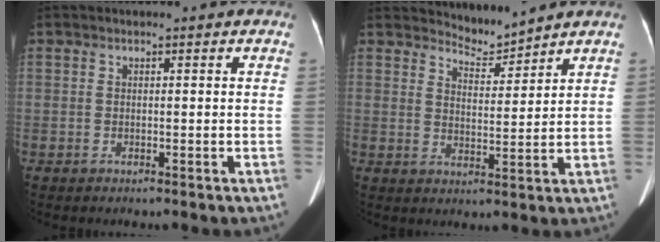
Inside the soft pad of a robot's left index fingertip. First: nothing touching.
{"total": 3.9, "force": [3.8, -0.4, -0.6], "torque": [0.005, -0.012, 0.070]}